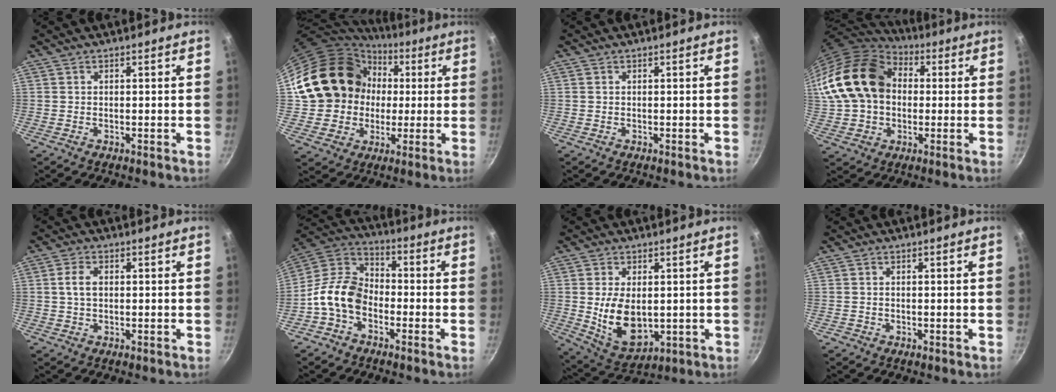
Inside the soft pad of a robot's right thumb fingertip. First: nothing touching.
{"total": 19.0, "force": [2.5, 16.8, 8.4], "torque": [-0.133, 0.034, 0.051]}
{"total": 0.0}
{"total": 20.3, "force": [2.8, 15.2, 13.2], "torque": [-0.232, 0.037, 0.046]}
{"total": 3.5, "force": [0.3, 2.3, 2.7], "torque": [-0.049, 0.007, 0.005]}
{"total": 11.3, "force": [-4.0, 8.0, 7.0], "torque": [-0.104, 0.049, -0.102]}
{"total": 11.5, "force": [0.2, 7.1, 9.1], "torque": [-0.145, -0.017, 0.025]}
{"total": 0.5, "force": [-0.2, 0.5, 0.1], "torque": [-0.001, 0.002, -0.005]}